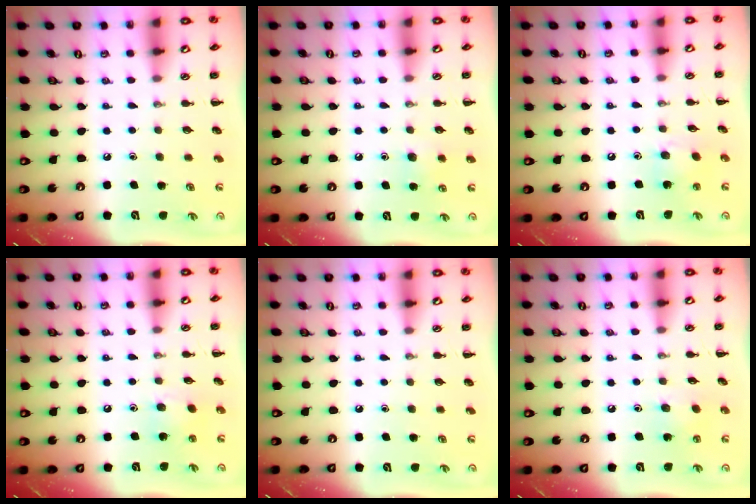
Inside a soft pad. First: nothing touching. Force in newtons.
{"total": 5.7, "press": 5.3, "slide": 2.0}
{"total": 8.9, "press": 8.6, "slide": 2.2}
{"total": 7.5, "press": 7.3, "slide": 1.8}
{"total": 0.0}
{"total": 4.4, "press": 4.2, "slide": 1.0}